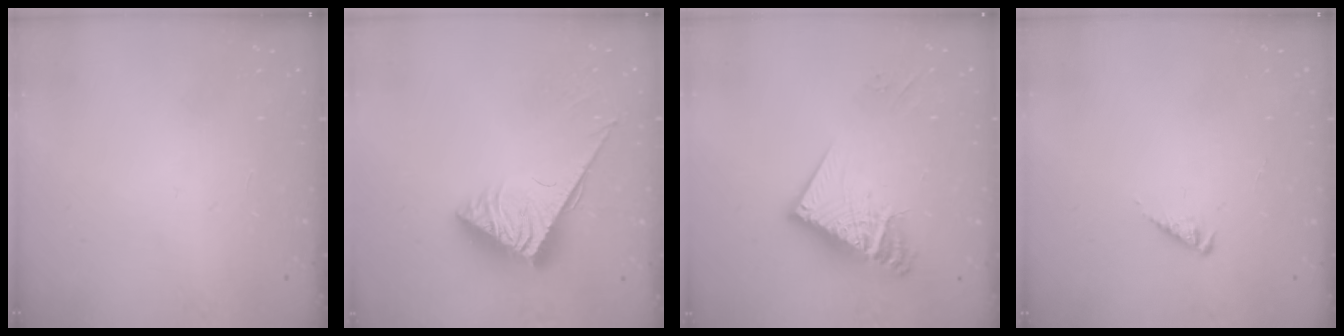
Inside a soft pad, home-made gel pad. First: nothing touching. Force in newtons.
{"total": 3.7, "press": 3.7, "slide": 0.4}
{"total": 14.8, "press": 14.8, "slide": 1.1}
{"total": 2.6, "press": 2.6, "slide": 0.4}